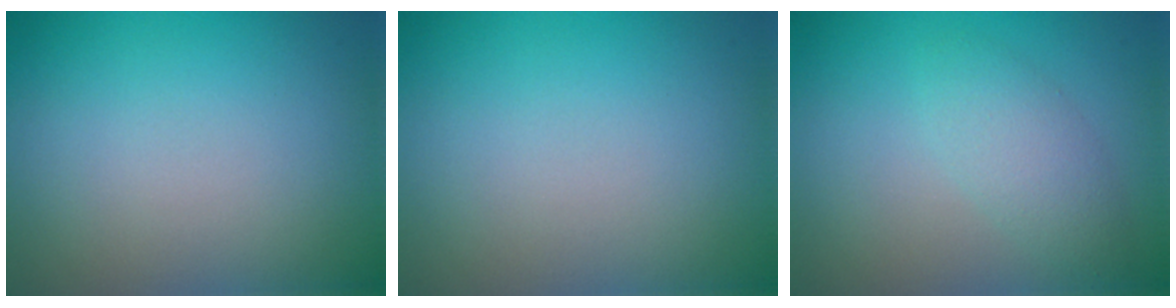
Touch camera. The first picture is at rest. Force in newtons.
{"total": 0.0}
{"total": 2.5, "press": 2.5, "slide": 0.1}